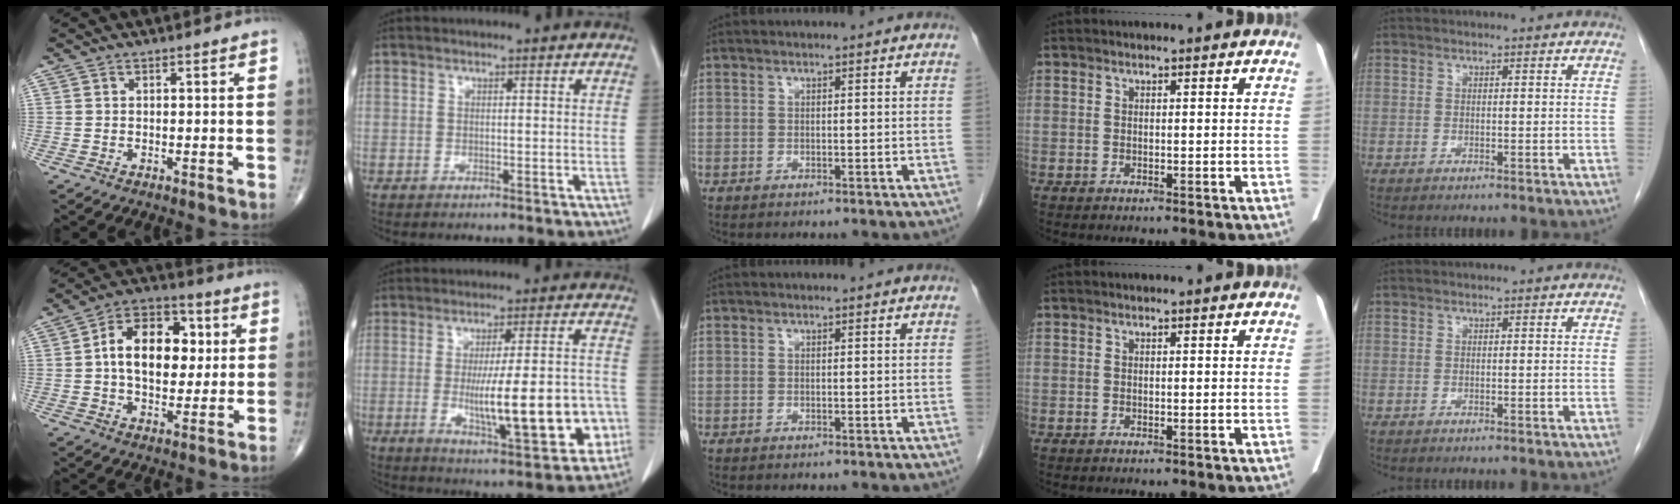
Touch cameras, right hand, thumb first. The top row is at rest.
{"thumb": {"total": 15.2, "force": [2.0, 9.8, 11.4], "torque": [-0.140, 0.012, 0.023]}, "index": {"total": 16.4, "force": [-3.4, 3.2, 15.8], "torque": [-0.235, 0.007, -0.035]}}